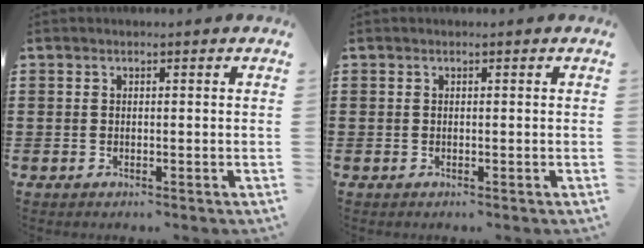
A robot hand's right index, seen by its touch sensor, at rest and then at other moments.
{"total": 0.0}